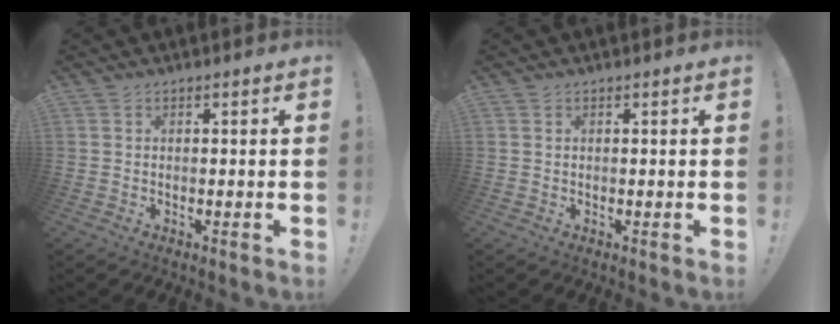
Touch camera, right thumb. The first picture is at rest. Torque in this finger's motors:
{"motor_torque": [0.11, 0.00, 0.17, -0.43, -0.08]}